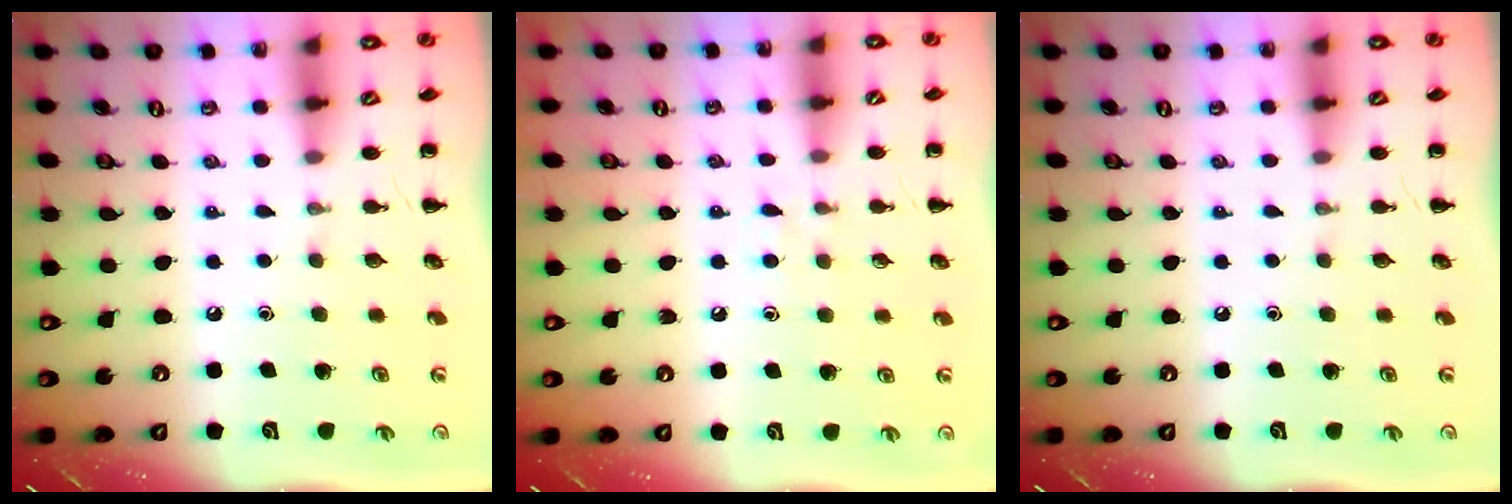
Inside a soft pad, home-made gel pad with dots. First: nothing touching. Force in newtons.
{"total": 3.5, "press": 3.2, "slide": 1.6}
{"total": 0.0}